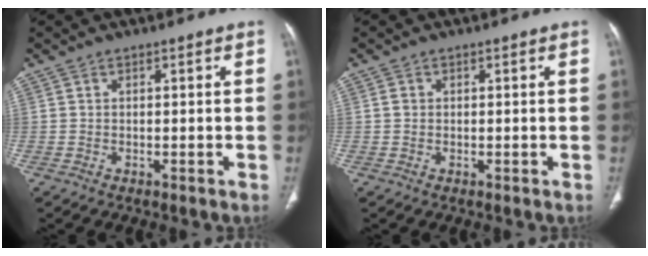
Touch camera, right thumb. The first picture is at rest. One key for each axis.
{"total": 0.9, "fx": 0.1, "fy": 0.8, "fz": 0.4, "tx": -0.005, "ty": 0.002, "tz": 0.001}